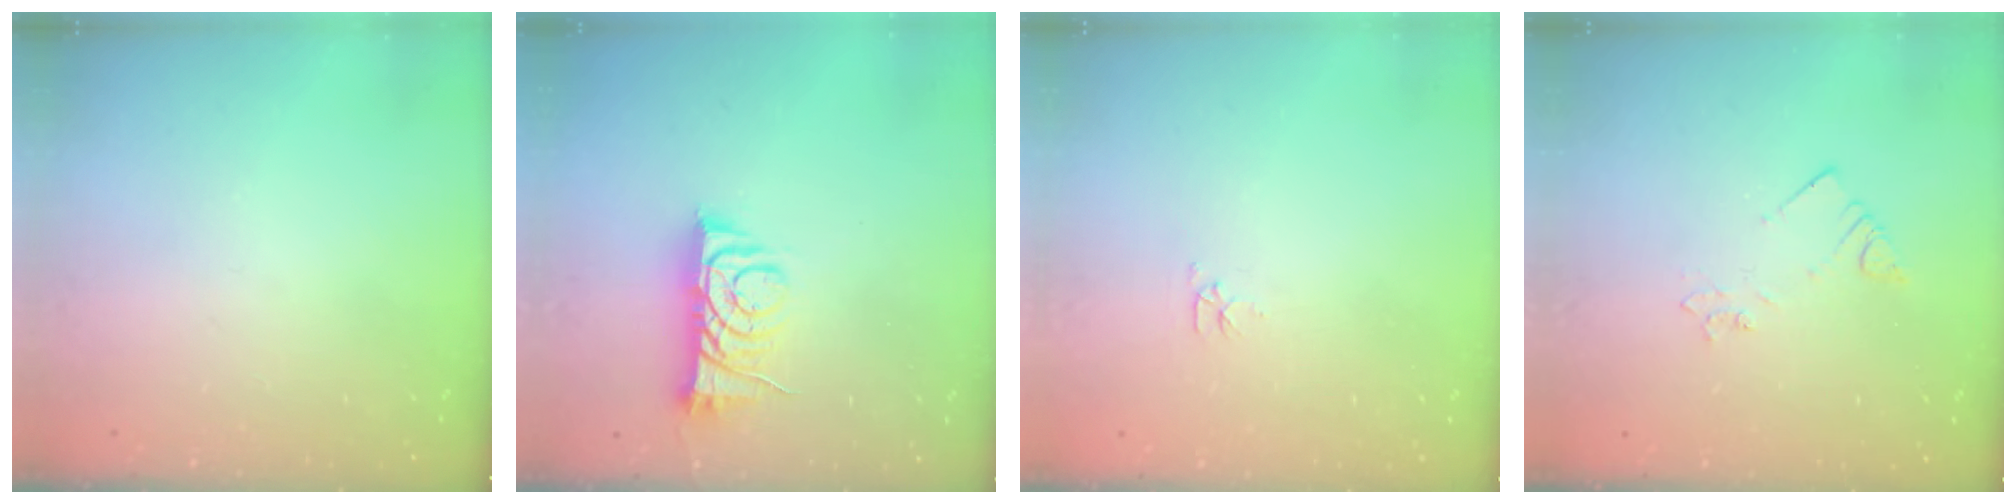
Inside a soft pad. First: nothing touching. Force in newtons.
{"total": 8.2, "press": 8.2, "slide": 0.2}
{"total": 2.8, "press": 2.7, "slide": 0.4}
{"total": 2.1, "press": 2.1, "slide": 0.4}